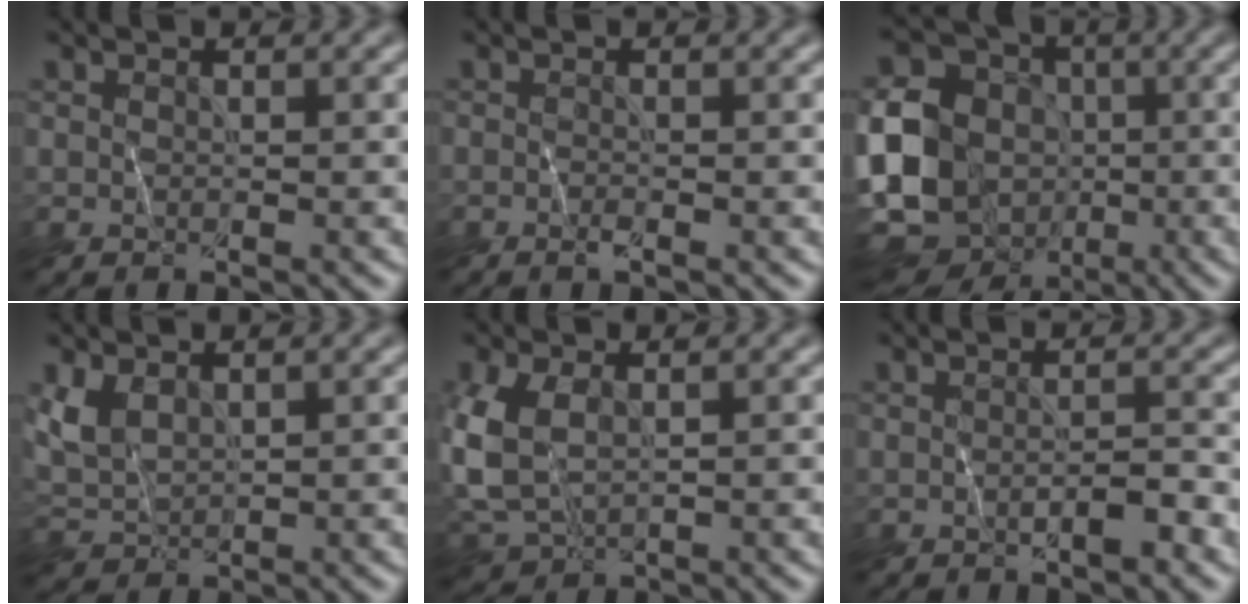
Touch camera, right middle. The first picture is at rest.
{"total": 0.7, "force": [-0.3, 0.1, 0.6], "torque": [-0.012, -0.003, -0.006]}
{"total": 15.2, "force": [-3.1, 12.9, 7.5], "torque": [-0.164, -0.010, -0.066]}
{"total": 3.2, "force": [1.4, 2.0, 2.1], "torque": [-0.059, 0.001, 0.034]}
{"total": 5.7, "force": [0.5, 3.7, 4.3], "torque": [-0.112, 0.000, 0.010]}
{"total": 1.5, "force": [-0.8, 0.2, 1.2], "torque": [-0.020, 0.000, -0.015]}